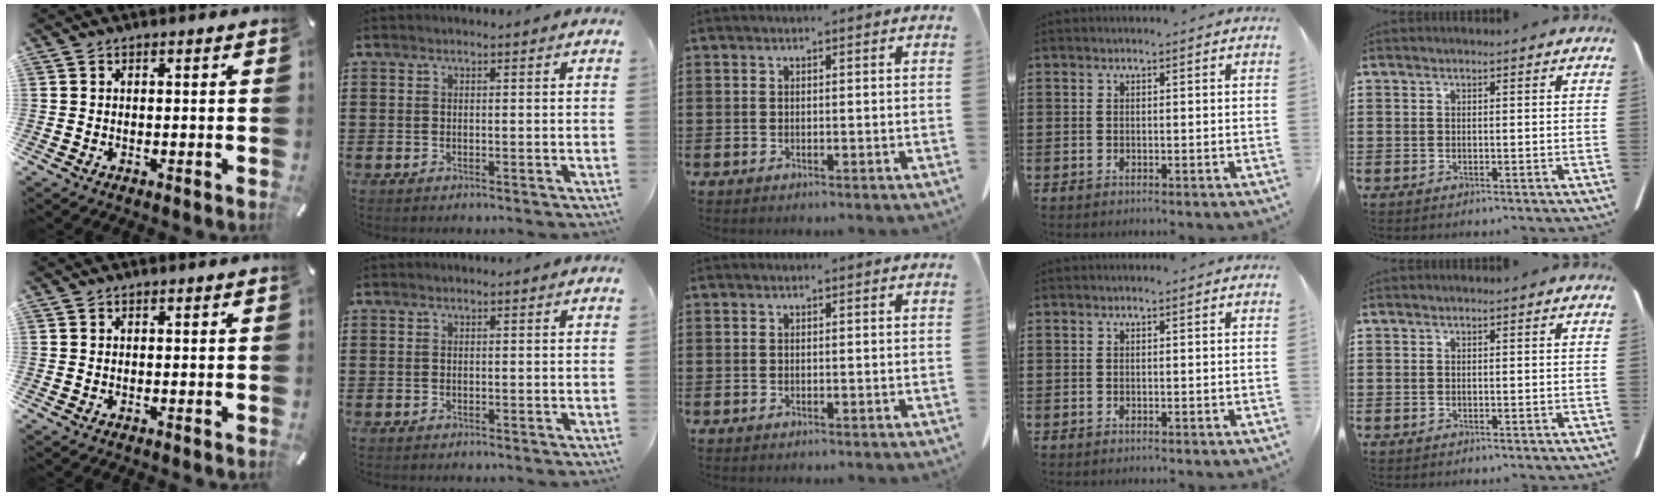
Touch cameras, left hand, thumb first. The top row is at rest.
{}